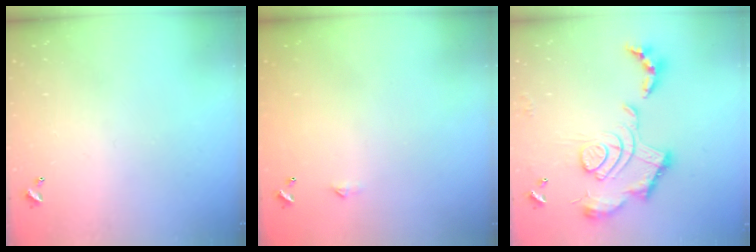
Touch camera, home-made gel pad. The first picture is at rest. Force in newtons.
{"total": 2.3, "press": 2.3, "slide": 0.4}
{"total": 2.4, "press": 1.9, "slide": 1.5}